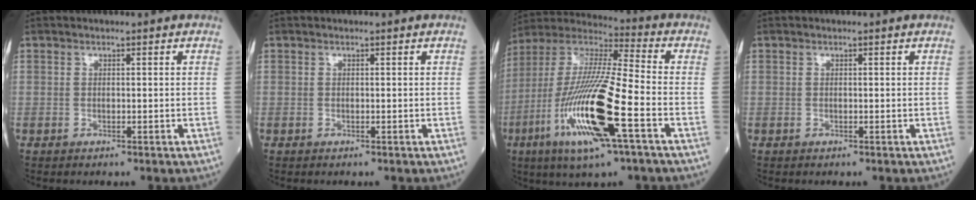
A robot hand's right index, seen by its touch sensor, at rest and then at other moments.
{"total": 0.0}
{"total": 20.1, "force": [-7.2, 1.9, 18.6], "torque": [-0.409, -0.031, -0.138]}
{"total": 0.0}